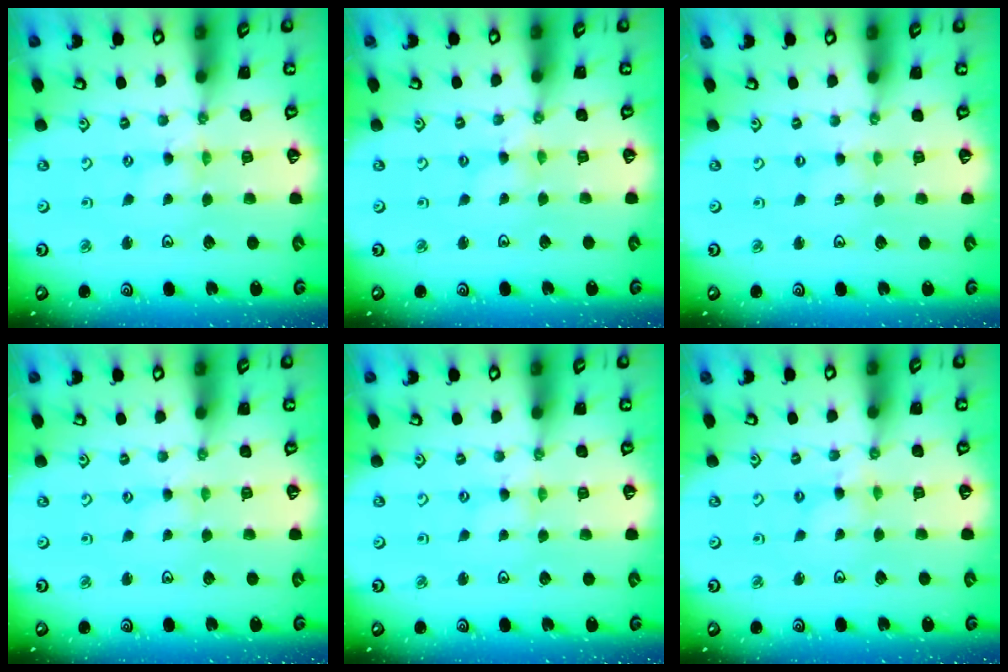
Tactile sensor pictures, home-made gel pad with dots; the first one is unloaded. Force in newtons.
{"total": 0.0}
{"total": 0.0}
{"total": 0.8, "press": 0.8, "slide": 0.1}
{"total": 0.8, "press": 0.8, "slide": 0.1}
{"total": 2.6, "press": 2.6, "slide": 0.3}